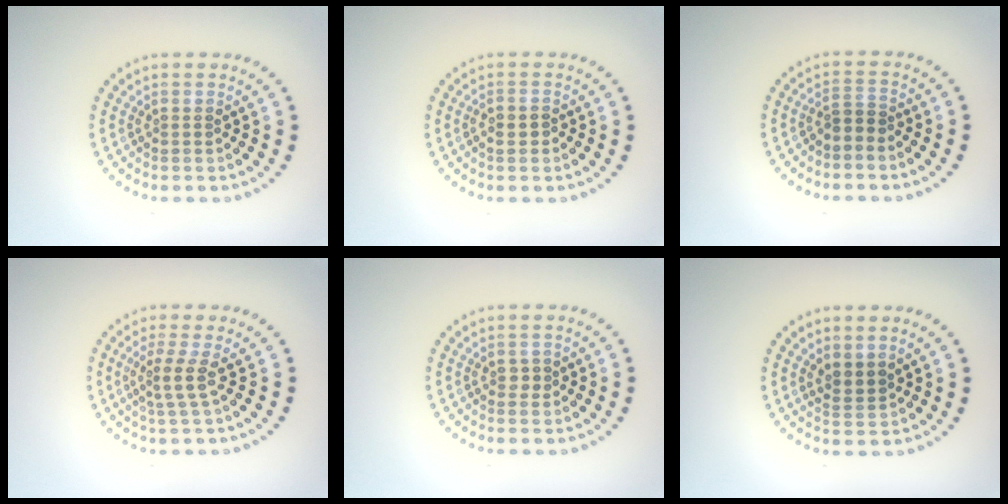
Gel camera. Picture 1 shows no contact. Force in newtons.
{"total": 1.6, "press": 1.4, "slide": 0.6}
{"total": 1.8, "press": 1.4, "slide": 1.1}
{"total": 2.2, "press": 1.6, "slide": 1.5}
{"total": 1.0, "press": 1.0, "slide": 0.2}
{"total": 1.6, "press": 1.4, "slide": 0.9}